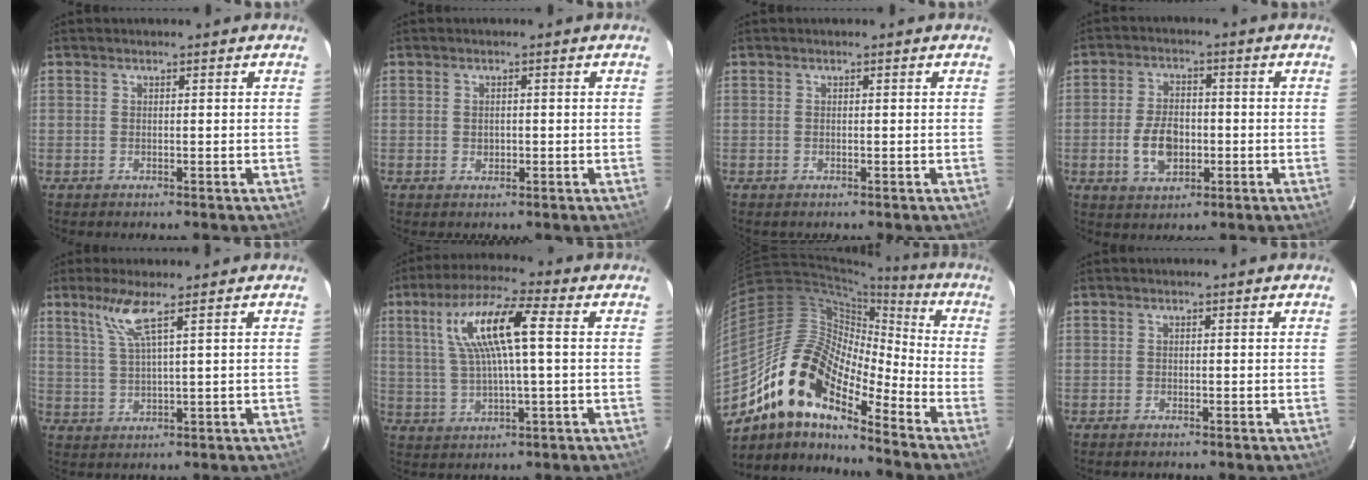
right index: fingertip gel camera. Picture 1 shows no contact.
{"total": 1.4, "force": [-0.1, 1.1, 0.9], "torque": [-0.014, 0.002, -0.002]}
{"total": 0.0}
{"total": 7.7, "force": [-1.8, 4.7, 5.8], "torque": [-0.116, 0.006, -0.024]}
{"total": 5.3, "force": [3.1, -0.4, 4.2], "torque": [-0.087, -0.003, 0.068]}
{"total": 12.3, "force": [2.8, 2.1, 11.8], "torque": [-0.225, 0.018, 0.056]}
{"total": 16.7, "force": [-11.8, 6.0, 10.2], "torque": [-0.172, 0.000, -0.240]}
{"total": 0.5, "force": [-0.5, 0.2, 0.2], "torque": [-0.005, -0.001, -0.010]}